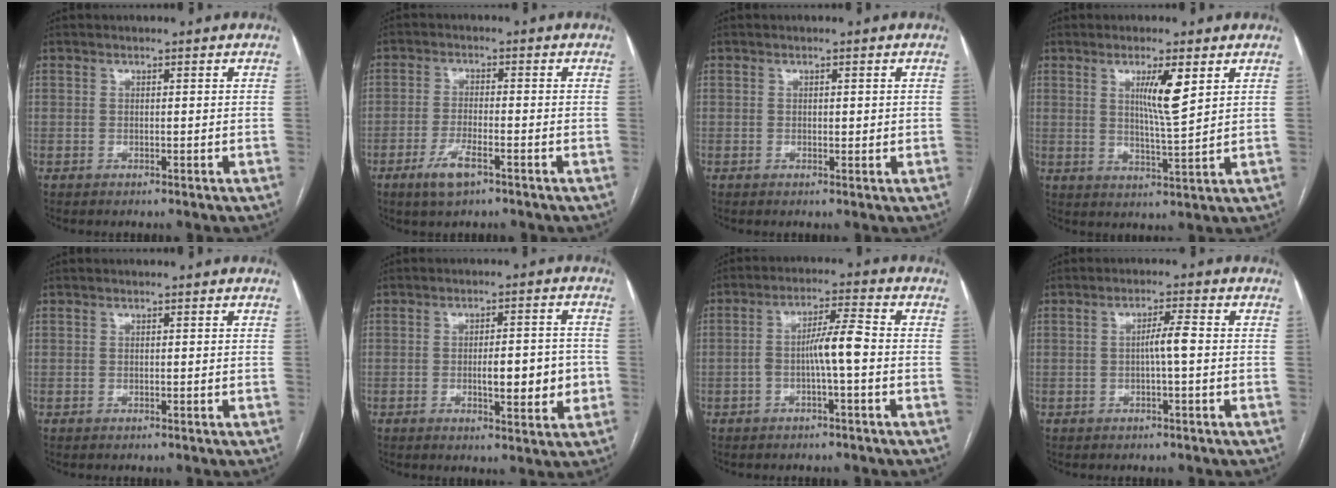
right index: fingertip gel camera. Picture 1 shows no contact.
{"total": 4.7, "force": [-2.7, 1.1, 3.7], "torque": [-0.078, -0.004, -0.048]}
{"total": 1.1, "force": [0.3, 0.6, 0.8], "torque": [-0.010, -0.002, 0.005]}
{"total": 6.4, "force": [2.7, 0.1, 5.8], "torque": [-0.101, -0.011, 0.048]}
{"total": 0.0}
{"total": 7.7, "force": [-1.4, 2.1, 7.3], "torque": [-0.104, 0.006, -0.016]}
{"total": 5.8, "force": [-1.2, 0.3, 5.6], "torque": [-0.099, 0.016, -0.020]}
{"total": 3.1, "force": [-0.2, 0.0, 3.1], "torque": [-0.054, 0.003, -0.002]}